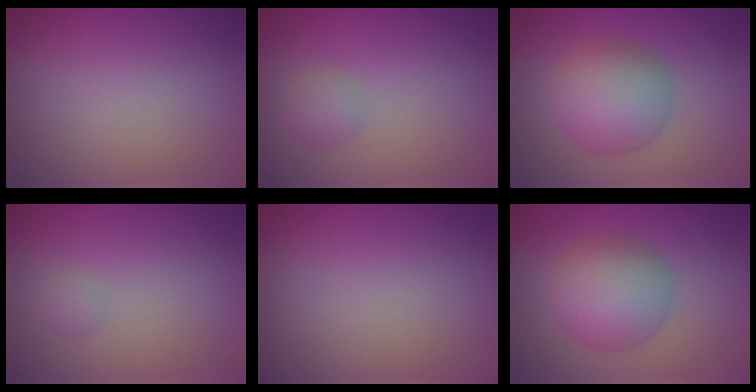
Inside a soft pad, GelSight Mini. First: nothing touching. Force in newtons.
{"total": 1.5, "press": 1.5, "slide": 0.0}
{"total": 6.2, "press": 6.2, "slide": 0.0}
{"total": 0.7, "press": 0.7, "slide": 0.0}
{"total": 0.0}
{"total": 6.2, "press": 6.2, "slide": 0.0}